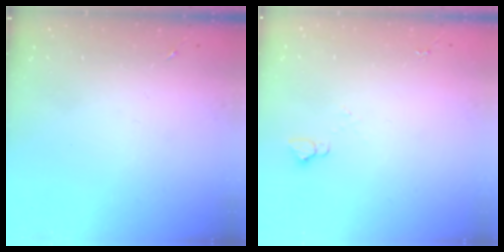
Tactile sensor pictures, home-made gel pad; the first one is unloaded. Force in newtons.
{"total": 3.1, "press": 3.0, "slide": 0.3}